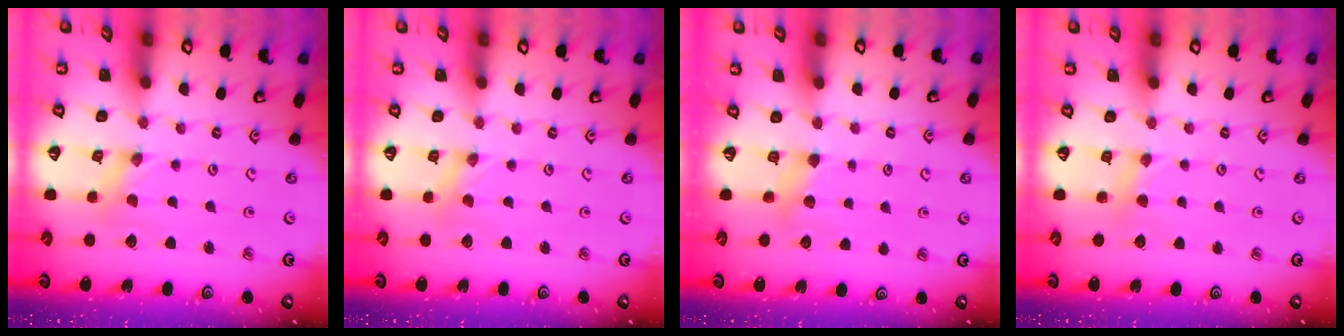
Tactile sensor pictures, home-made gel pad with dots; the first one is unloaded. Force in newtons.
{"total": 0.0}
{"total": 3.9, "press": 3.9, "slide": 0.6}
{"total": 3.4, "press": 3.3, "slide": 0.5}